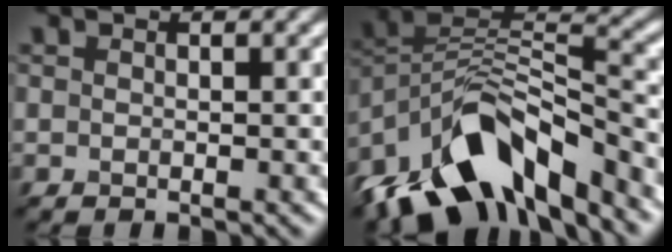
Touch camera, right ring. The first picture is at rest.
{"total": 12.3, "force": [-7.6, 5.7, 7.8], "torque": [-0.143, 0.010, -0.143]}